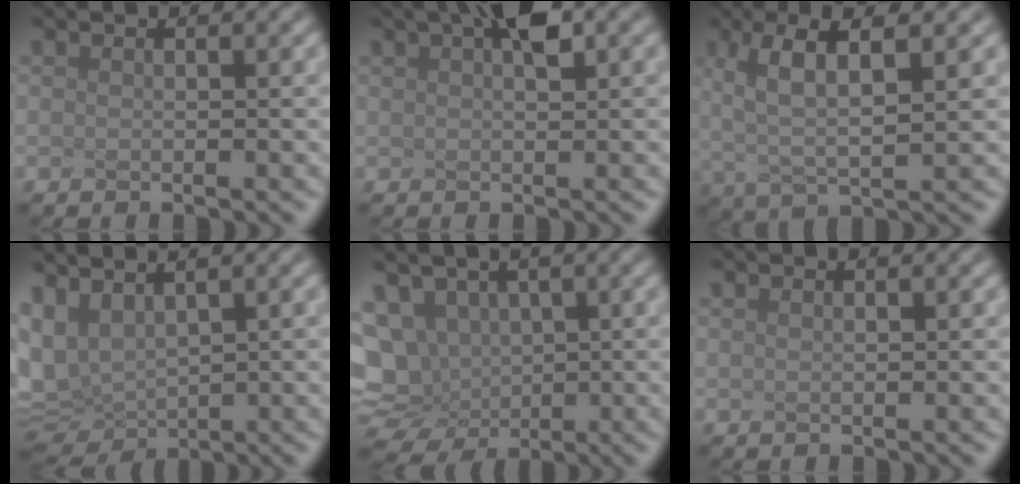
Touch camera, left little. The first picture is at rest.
{"total": 2.1, "force": [0.8, -0.3, 1.9], "torque": [-0.050, 0.008, 0.043]}
{"total": 4.1, "force": [0.9, 0.5, 3.9], "torque": [-0.113, 0.001, 0.053]}
{"total": 5.2, "force": [0.6, 2.8, 4.4], "torque": [-0.127, -0.002, 0.078]}
{"total": 7.6, "force": [-0.6, 6.5, 3.9], "torque": [-0.111, 0.002, 0.047]}
{"total": 0.6, "force": [0.3, 0.3, 0.5], "torque": [-0.002, 0.010, -0.001]}